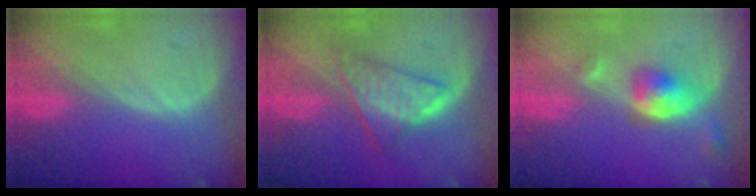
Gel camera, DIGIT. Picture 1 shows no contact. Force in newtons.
{"total": 6.1, "press": 5.7, "slide": 2.1}
{"total": 5.5, "press": 5.0, "slide": 2.3}